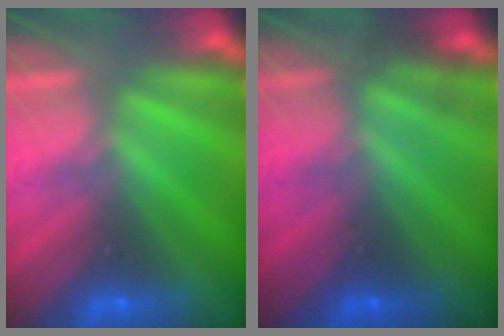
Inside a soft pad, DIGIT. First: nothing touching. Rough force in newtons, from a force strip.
{"total": 4.7}